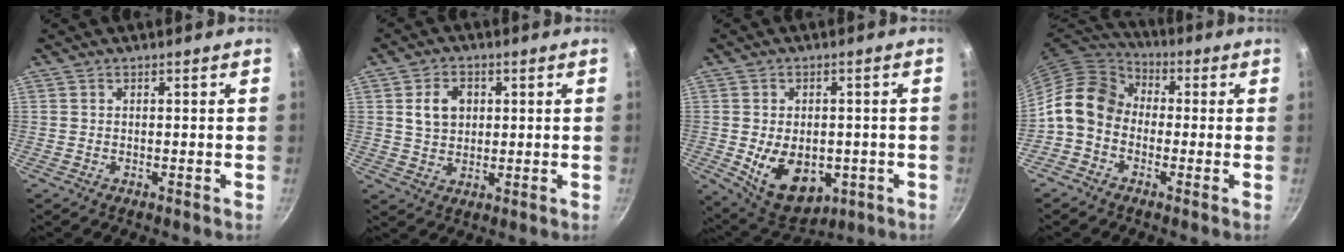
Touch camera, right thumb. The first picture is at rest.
{"total": 6.4, "force": [1.5, 4.9, 3.9], "torque": [-0.051, 0.001, 0.027]}
{"total": 12.6, "force": [-2.4, 8.5, 9.0], "torque": [-0.110, -0.006, -0.013]}
{"total": 11.1, "force": [-0.9, 8.9, 6.6], "torque": [-0.094, 0.037, -0.042]}